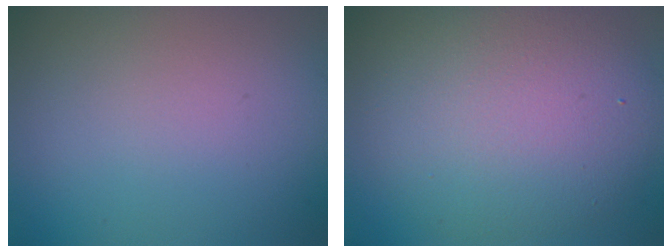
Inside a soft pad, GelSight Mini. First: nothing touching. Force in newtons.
{"total": 9.3, "press": 9.3, "slide": 0.7}